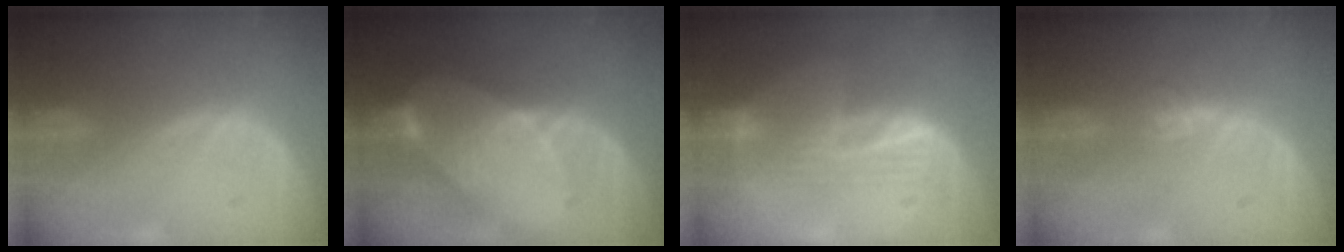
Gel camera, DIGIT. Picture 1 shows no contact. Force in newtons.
{"total": 8.4, "press": 7.5, "slide": 3.8}
{"total": 6.2, "press": 5.9, "slide": 1.9}
{"total": 3.7, "press": 3.6, "slide": 0.9}